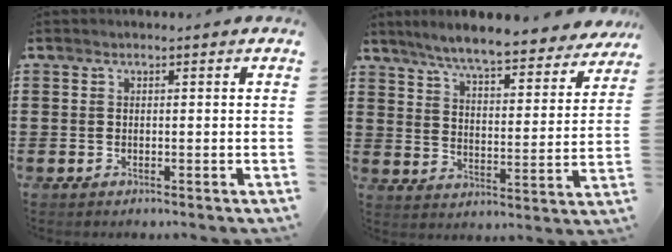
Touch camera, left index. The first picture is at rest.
{"total": 7.1, "force": [6.6, -0.2, 2.6], "torque": [-0.079, -0.042, 0.112]}